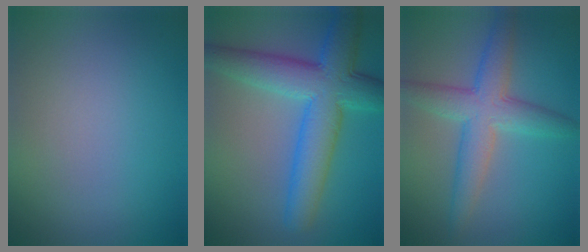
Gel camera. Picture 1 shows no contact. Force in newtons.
{"total": 8.2, "press": 8.2, "slide": 0.2}
{"total": 5.2, "press": 5.2, "slide": 0.1}